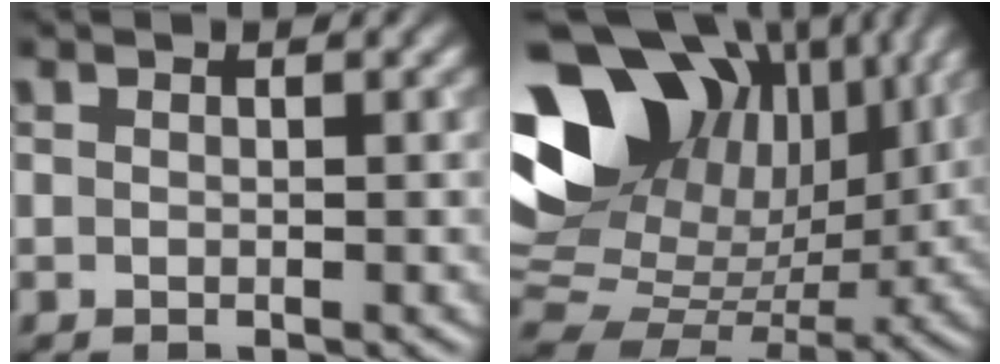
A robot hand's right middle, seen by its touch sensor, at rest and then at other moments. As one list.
[{"total": 19.5, "force": [6.3, 14.4, 11.6], "torque": [-0.199, 0.018, 0.130]}]